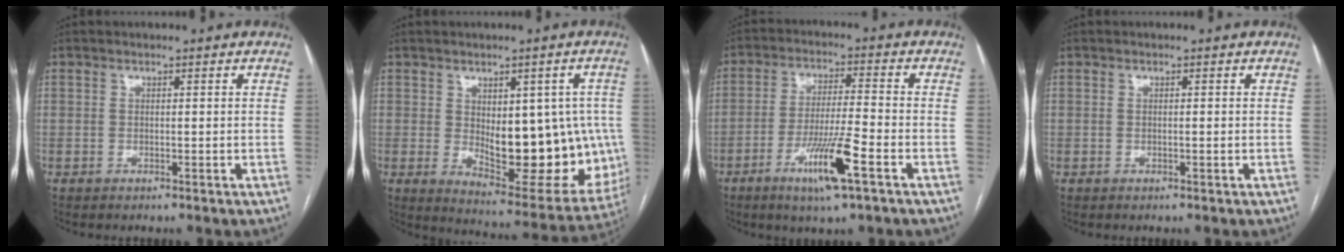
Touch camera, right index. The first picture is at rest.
{"total": 17.6, "force": [-0.4, 7.8, 15.8], "torque": [-0.189, 0.001, 0.022]}
{"total": 10.0, "force": [-4.8, 0.2, 8.7], "torque": [-0.164, -0.014, -0.086]}
{"total": 0.6, "force": [-0.1, 0.0, 0.6], "torque": [-0.013, -0.002, 0.001]}